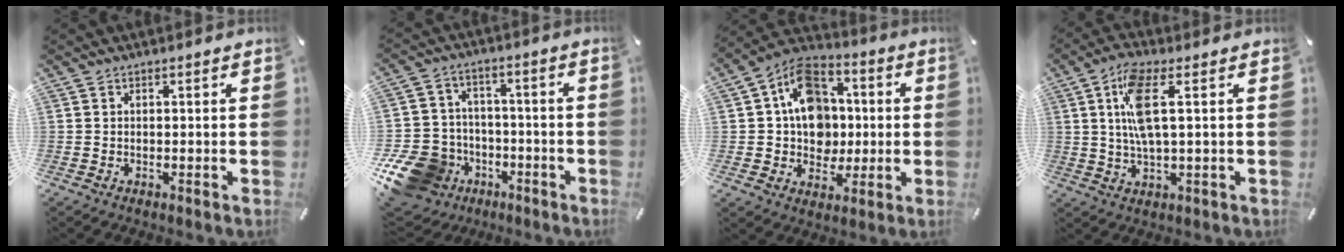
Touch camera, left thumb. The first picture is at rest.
{"total": 15.2, "force": [-6.6, 12.4, 5.9], "torque": [-0.130, 0.046, -0.108]}
{"total": 13.6, "force": [0.7, 11.9, 6.5], "torque": [-0.108, 0.006, 0.015]}
{"total": 9.7, "force": [2.0, 2.9, 9.1], "torque": [-0.195, -0.004, 0.029]}